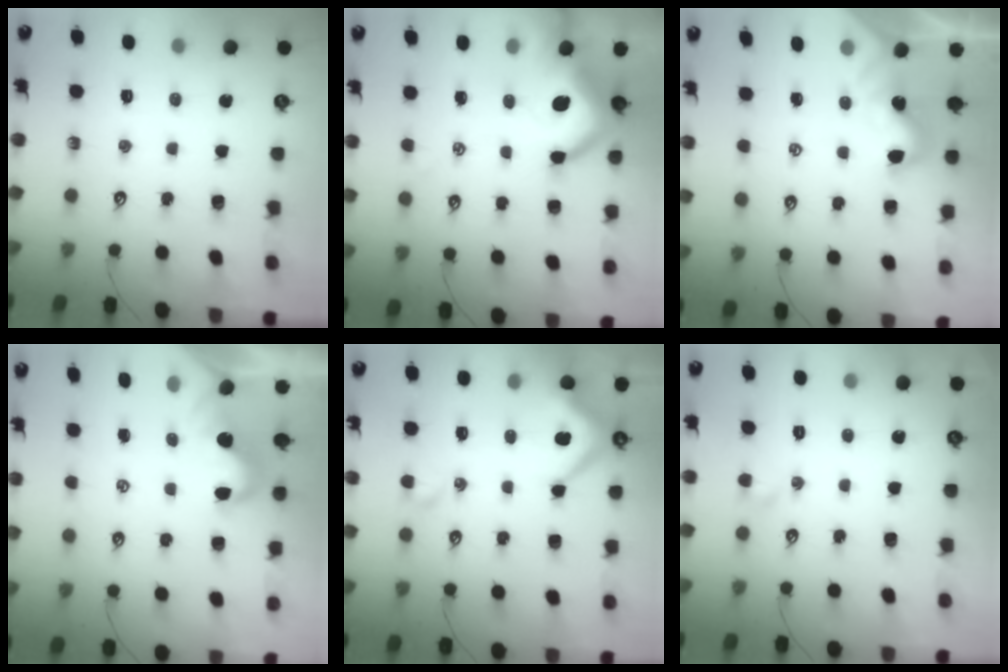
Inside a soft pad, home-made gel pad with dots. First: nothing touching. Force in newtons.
{"total": 12.6, "press": 12.5, "slide": 1.9}
{"total": 1.9, "press": 1.9, "slide": 0.3}
{"total": 2.1, "press": 2.0, "slide": 0.5}
{"total": 10.0, "press": 9.8, "slide": 1.8}
{"total": 1.6, "press": 1.3, "slide": 0.8}